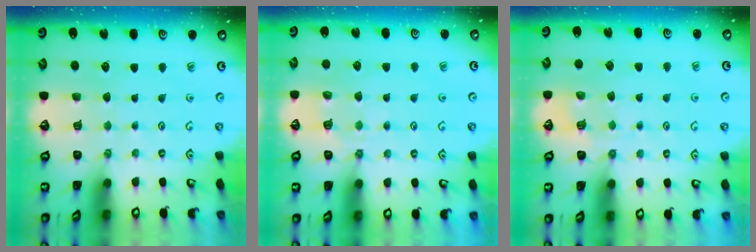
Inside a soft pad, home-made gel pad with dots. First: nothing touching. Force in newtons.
{"total": 5.9, "press": 5.8, "slide": 0.7}
{"total": 4.7, "press": 4.6, "slide": 1.2}